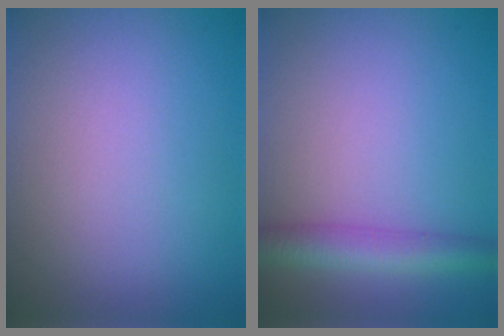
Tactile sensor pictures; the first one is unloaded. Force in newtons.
{"total": 3.7, "press": 3.7, "slide": 0.2}